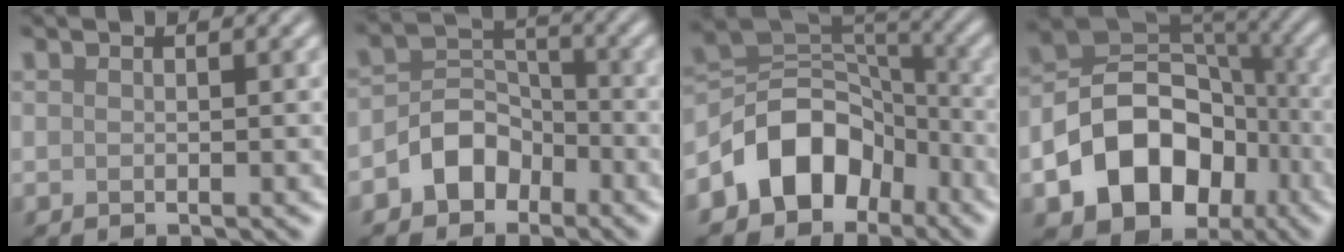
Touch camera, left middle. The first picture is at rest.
{"total": 4.2, "force": [-2.4, 3.0, 1.6], "torque": [-0.019, 0.008, -0.047]}
{"total": 7.9, "force": [-4.1, 5.7, 3.6], "torque": [-0.036, 0.007, -0.087]}
{"total": 11.1, "force": [-4.3, 7.9, 6.4], "torque": [-0.095, 0.001, -0.075]}